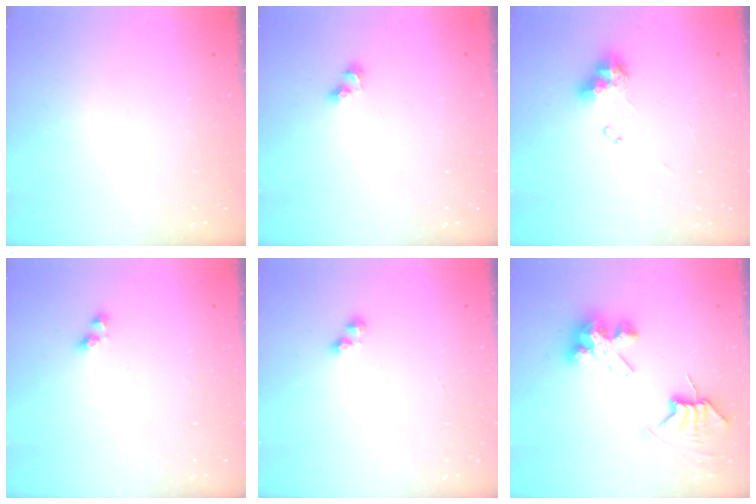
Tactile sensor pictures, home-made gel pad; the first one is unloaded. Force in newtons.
{"total": 3.5, "press": 3.0, "slide": 1.8}
{"total": 9.1, "press": 9.0, "slide": 1.1}
{"total": 4.0, "press": 4.0, "slide": 0.3}
{"total": 2.8, "press": 2.8, "slide": 0.4}
{"total": 7.2, "press": 7.2, "slide": 0.6}